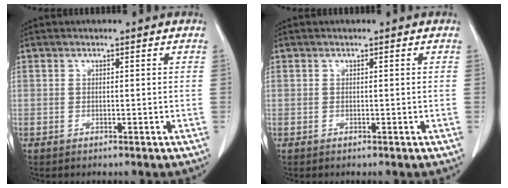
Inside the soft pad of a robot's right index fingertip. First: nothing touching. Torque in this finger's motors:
{"motor_torque": [0.00, 0.00, 0.00, 0.00]}